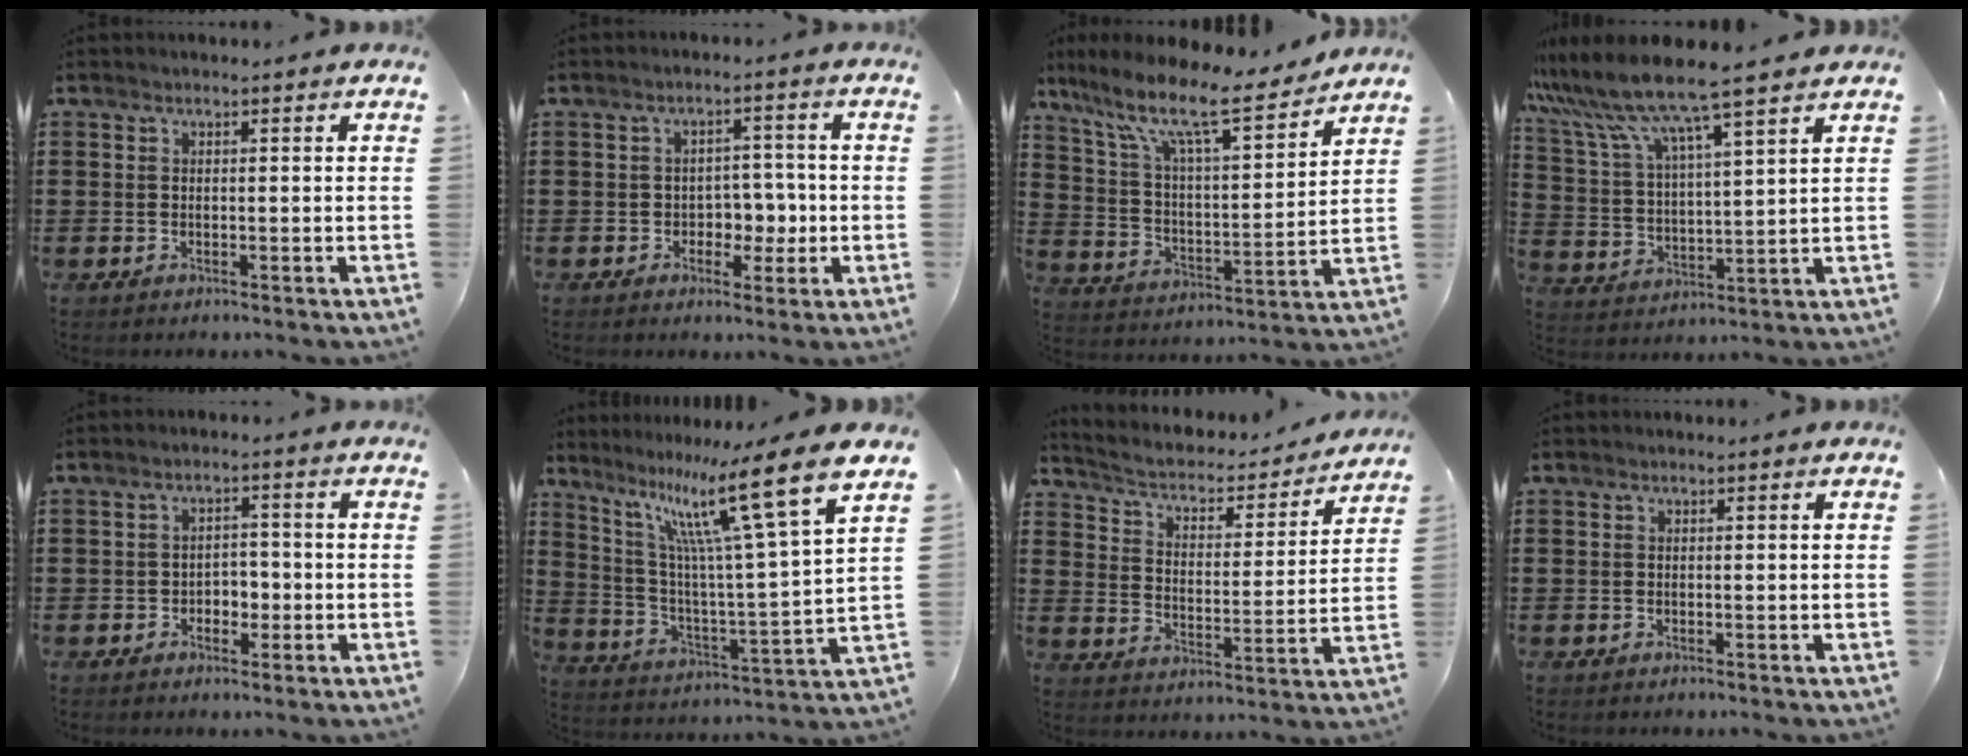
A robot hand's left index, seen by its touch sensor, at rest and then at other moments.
{"total": 4.4, "force": [-0.9, 3.7, 2.1], "torque": [-0.037, 0.002, -0.025]}
{"total": 11.8, "force": [9.2, 2.1, 7.1], "torque": [-0.163, -0.055, 0.153]}
{"total": 9.0, "force": [7.7, -0.2, 4.6], "torque": [-0.123, -0.043, 0.127]}
{"total": 2.6, "force": [-1.3, 1.9, 1.3], "torque": [-0.030, 0.006, -0.031]}
{"total": 14.8, "force": [9.5, 1.0, 11.3], "torque": [-0.230, -0.058, 0.142]}
{"total": 3.0, "force": [2.5, 1.2, 1.4], "torque": [-0.044, -0.023, 0.031]}
{"total": 0.0}